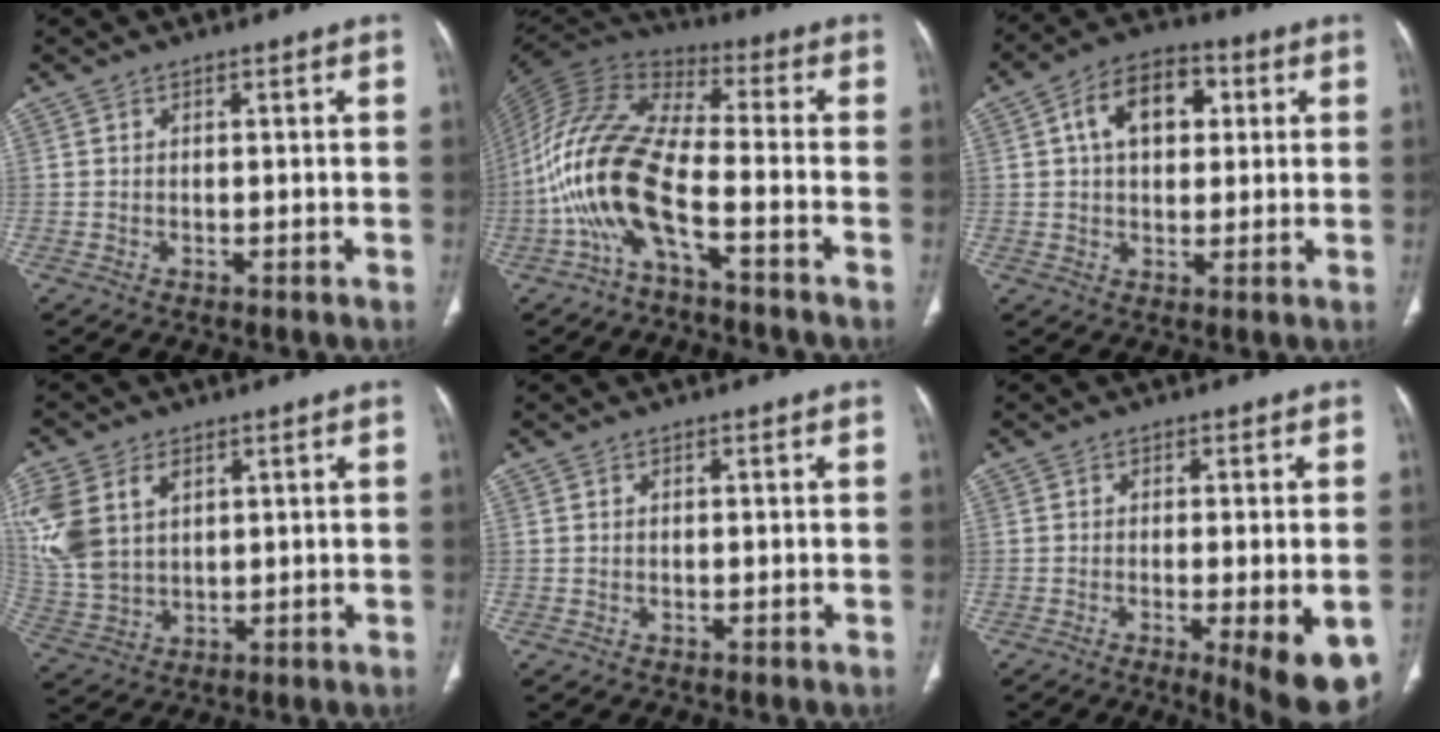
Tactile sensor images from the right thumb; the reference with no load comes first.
{"total": 15.9, "force": [-5.8, 5.3, 13.8], "torque": [-0.299, 0.064, -0.122]}
{"total": 11.3, "force": [2.8, 7.4, 8.0], "torque": [-0.106, 0.015, 0.039]}
{"total": 12.1, "force": [4.4, 8.0, 7.9], "torque": [-0.172, 0.000, 0.101]}
{"total": 0.0}
{"total": 12.1, "force": [-4.8, 3.1, 10.7], "torque": [-0.110, -0.011, -0.059]}